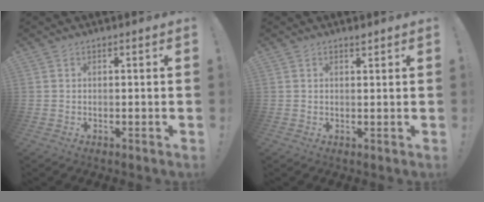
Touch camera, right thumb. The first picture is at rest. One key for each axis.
{"total": 1.1, "fx": 1.0, "fy": 0.0, "fz": 0.5, "tx": 0.006, "ty": -0.009, "tz": 0.014}